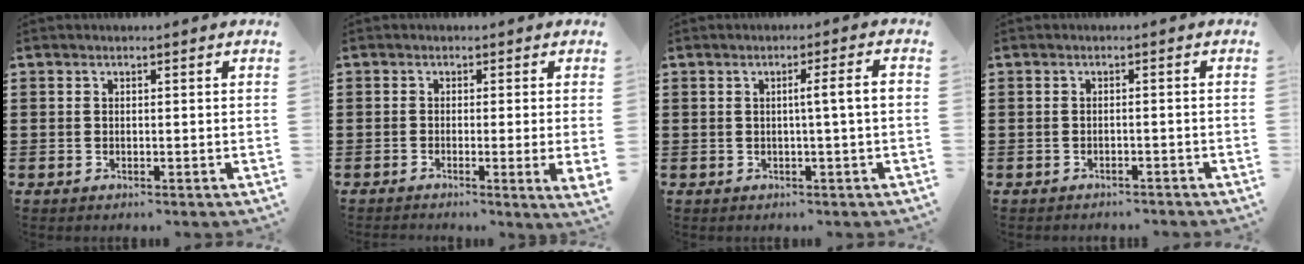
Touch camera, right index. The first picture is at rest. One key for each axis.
{"total": 1.5, "fx": -0.3, "fy": -0.2, "fz": 1.4, "tx": -0.026, "ty": -0.008, "tz": -0.005}
{"total": 3.6, "fx": 0.0, "fy": -0.4, "fz": 3.6, "tx": -0.064, "ty": -0.006, "tz": -0.005}
{"total": 0.9, "fx": -0.9, "fy": 0.0, "fz": 0.2, "tx": -0.008, "ty": -0.001, "tz": -0.018}